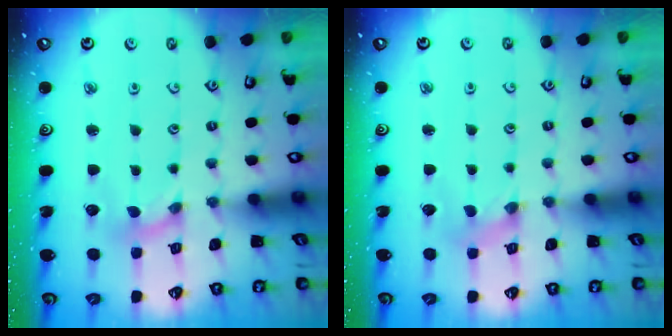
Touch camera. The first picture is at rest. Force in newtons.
{"total": 0.0}